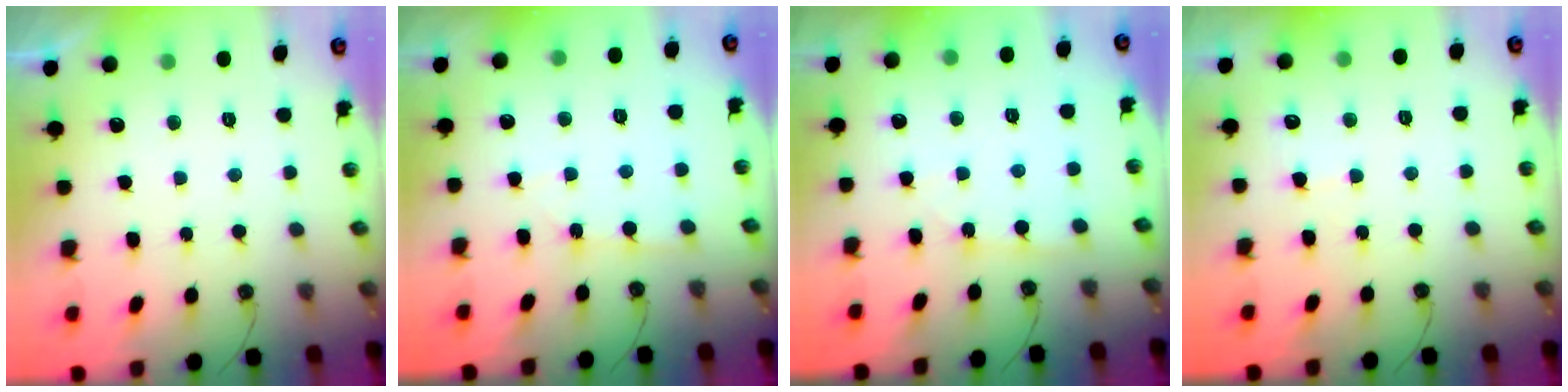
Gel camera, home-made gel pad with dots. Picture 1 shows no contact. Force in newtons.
{"total": 2.1, "press": 2.1, "slide": 0.2}
{"total": 2.2, "press": 2.2, "slide": 0.2}
{"total": 3.6, "press": 3.6, "slide": 0.4}